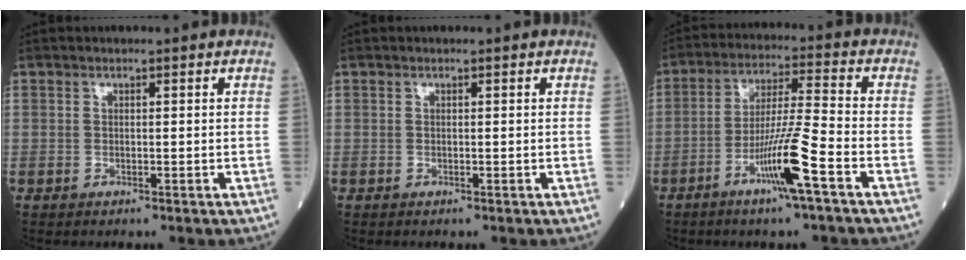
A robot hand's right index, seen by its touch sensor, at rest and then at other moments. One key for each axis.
{"total": 0.0}
{"total": 10.0, "fx": -4.8, "fy": -0.8, "fz": 8.7, "tx": -0.165, "ty": -0.007, "tz": -0.090}